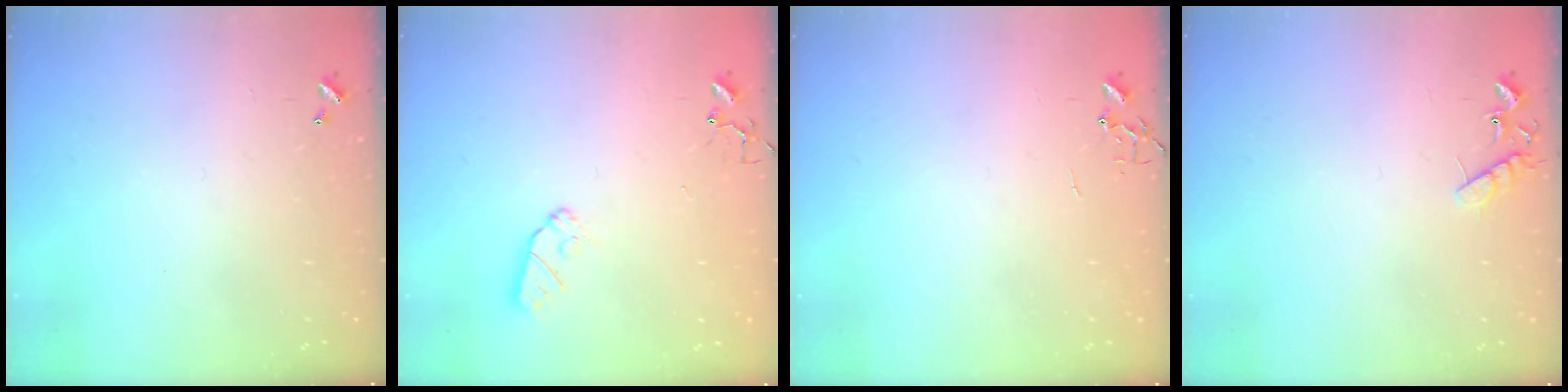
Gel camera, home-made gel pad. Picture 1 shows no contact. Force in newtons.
{"total": 7.3, "press": 7.2, "slide": 0.5}
{"total": 0.0}
{"total": 8.0, "press": 8.0, "slide": 0.4}